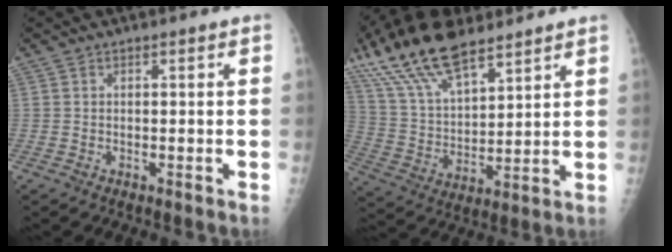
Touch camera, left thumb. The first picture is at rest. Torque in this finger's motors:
{"motor_torque": [0.45, 0.39, 1.22, -1.56, 0.40]}